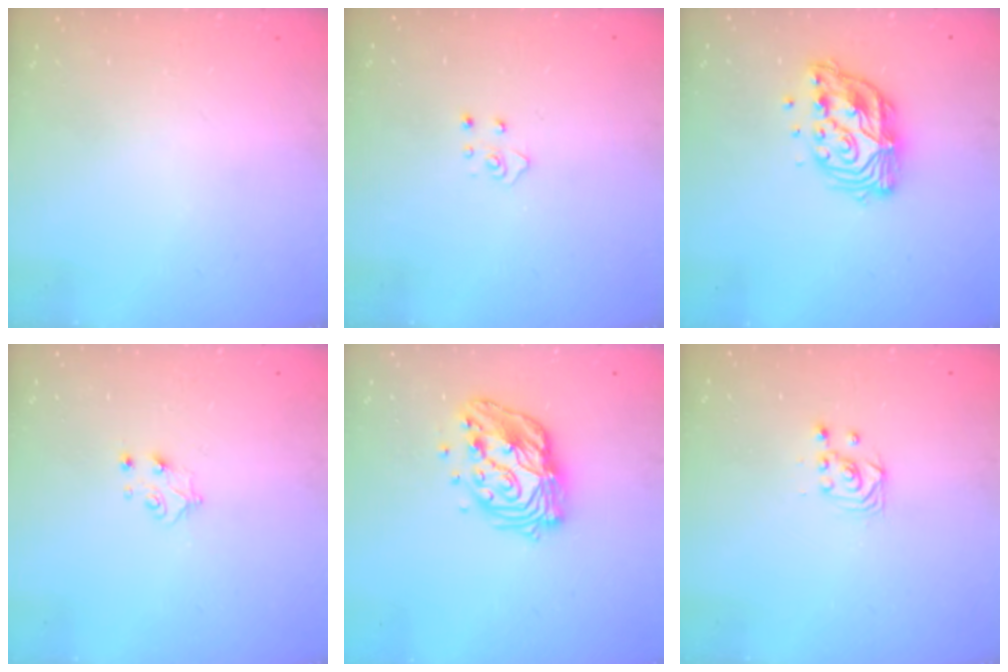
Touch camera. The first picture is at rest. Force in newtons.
{"total": 4.0, "press": 4.0, "slide": 0.4}
{"total": 12.7, "press": 12.6, "slide": 1.0}
{"total": 5.5, "press": 5.5, "slide": 0.5}
{"total": 14.7, "press": 14.6, "slide": 1.2}
{"total": 3.3, "press": 3.3, "slide": 0.1}